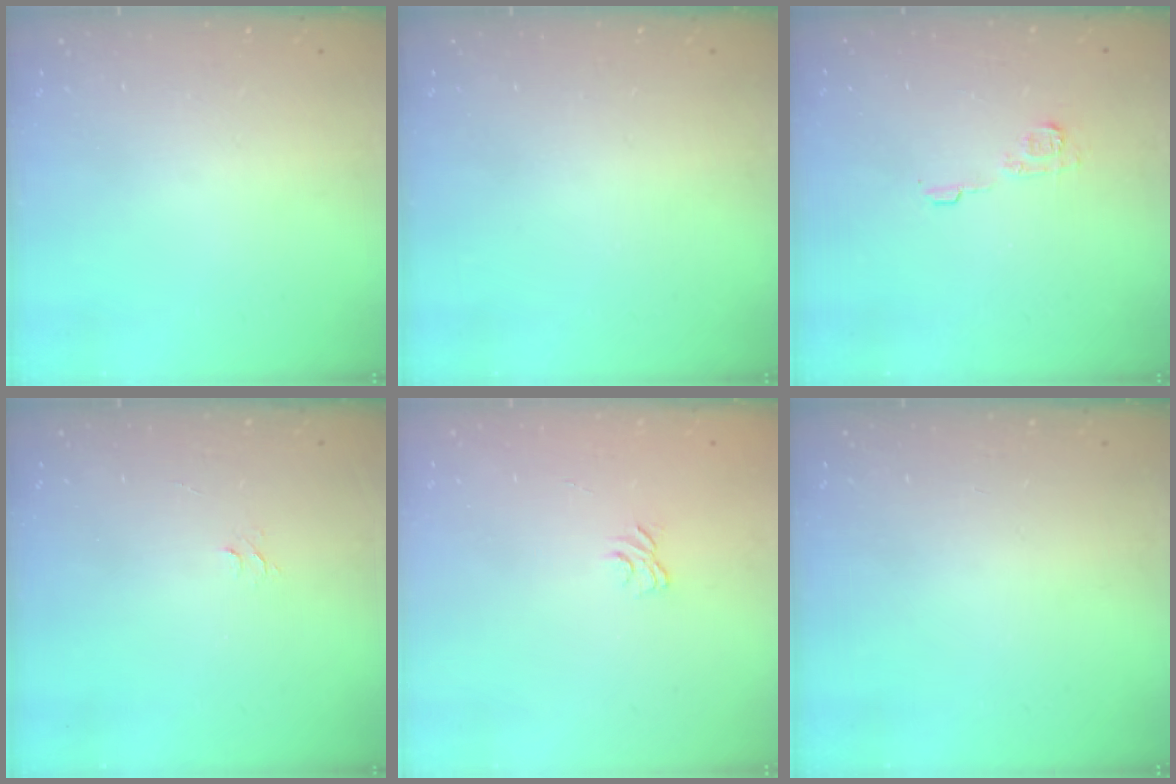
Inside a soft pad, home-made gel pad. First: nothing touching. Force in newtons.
{"total": 0.0}
{"total": 6.2, "press": 6.2, "slide": 0.5}
{"total": 3.7, "press": 3.7, "slide": 0.4}
{"total": 3.3, "press": 3.0, "slide": 1.3}
{"total": 0.0}